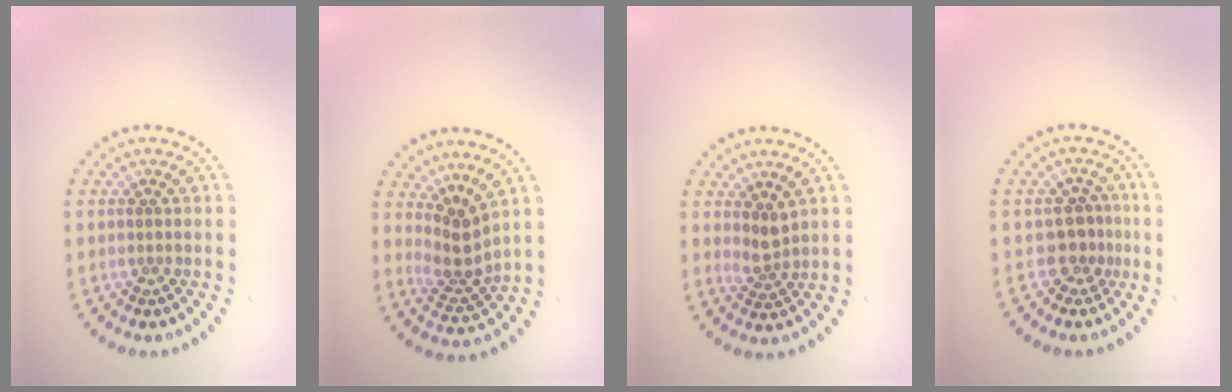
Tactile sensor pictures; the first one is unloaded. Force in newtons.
{"total": 2.9, "press": 2.0, "slide": 2.1}
{"total": 1.9, "press": 1.5, "slide": 1.2}
{"total": 2.3, "press": 1.5, "slide": 1.7}